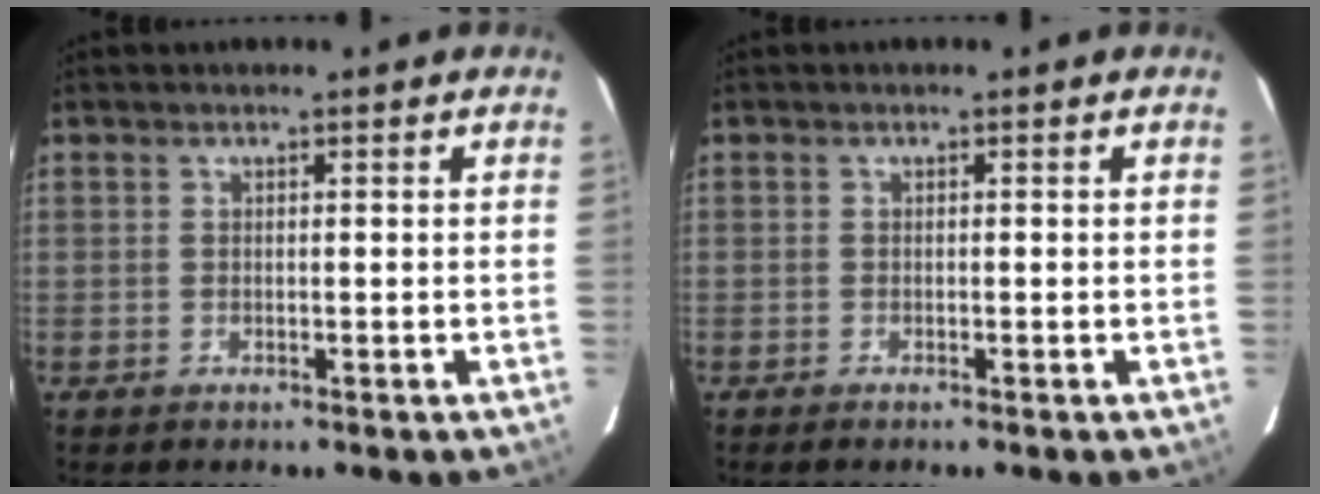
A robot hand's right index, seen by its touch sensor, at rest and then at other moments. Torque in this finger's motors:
{"motor_torque": [-0.04, 0.02, 0.08, 0.01]}